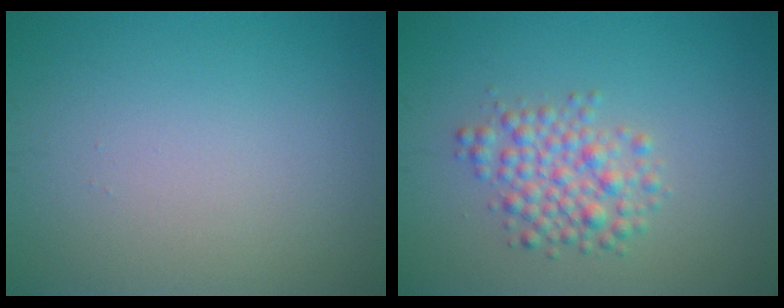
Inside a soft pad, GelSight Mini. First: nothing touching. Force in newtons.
{"total": 3.4, "press": 3.4, "slide": 0.1}